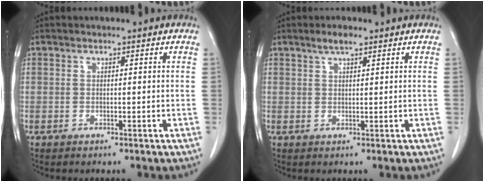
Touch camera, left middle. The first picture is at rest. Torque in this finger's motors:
{"motor_torque": [0.33, -0.27, -0.02, 0.02]}